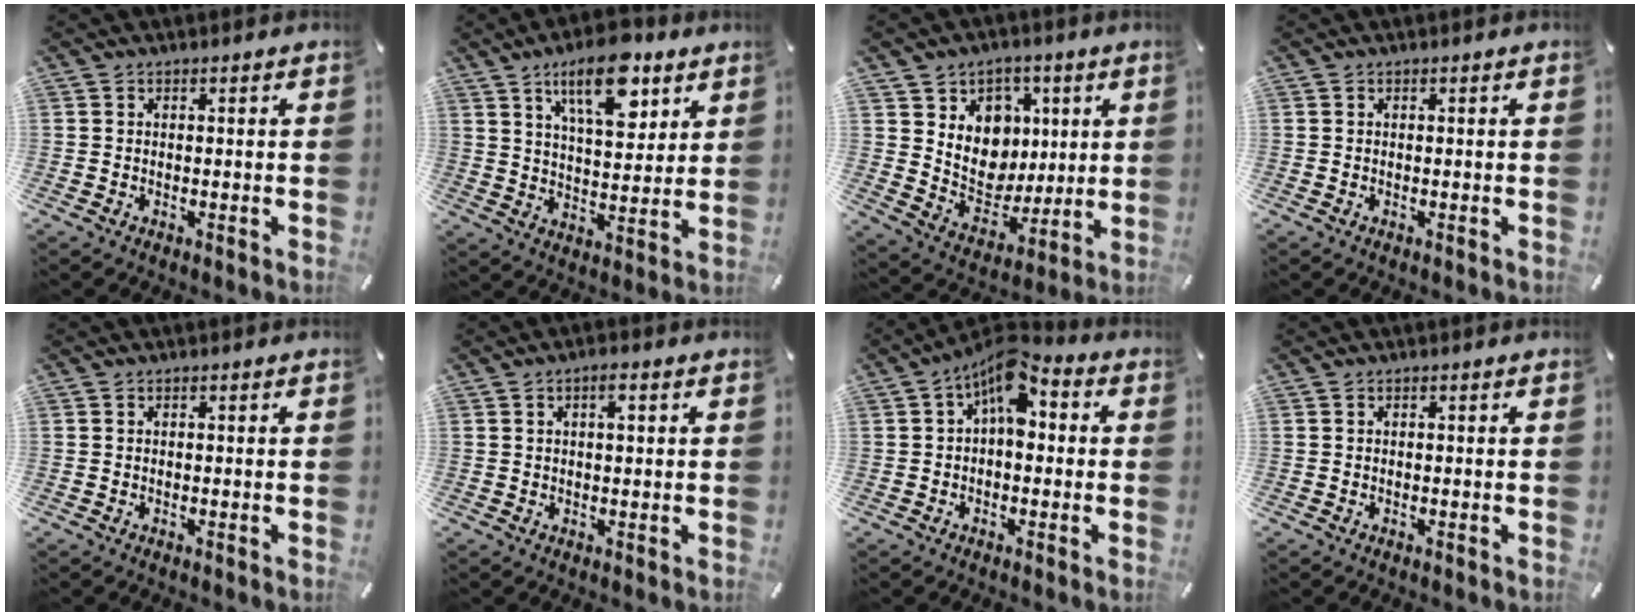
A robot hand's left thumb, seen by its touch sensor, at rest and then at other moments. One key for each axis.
{"total": 14.2, "fx": 8.3, "fy": 6.6, "fz": 9.6, "tx": -0.147, "ty": -0.030, "tz": 0.140}
{"total": 11.0, "fx": 3.2, "fy": 10.2, "fz": 2.6, "tx": -0.036, "ty": -0.040, "tz": 0.069}
{"total": 0.0}
{"total": 0.0}
{"total": 2.7, "fx": 1.0, "fy": 1.1, "fz": 2.3, "tx": -0.040, "ty": 0.003, "tz": 0.014}
{"total": 8.6, "fx": 2.9, "fy": 4.7, "fz": 6.7, "tx": -0.106, "ty": -0.016, "tz": 0.050}
{"total": 0.0}